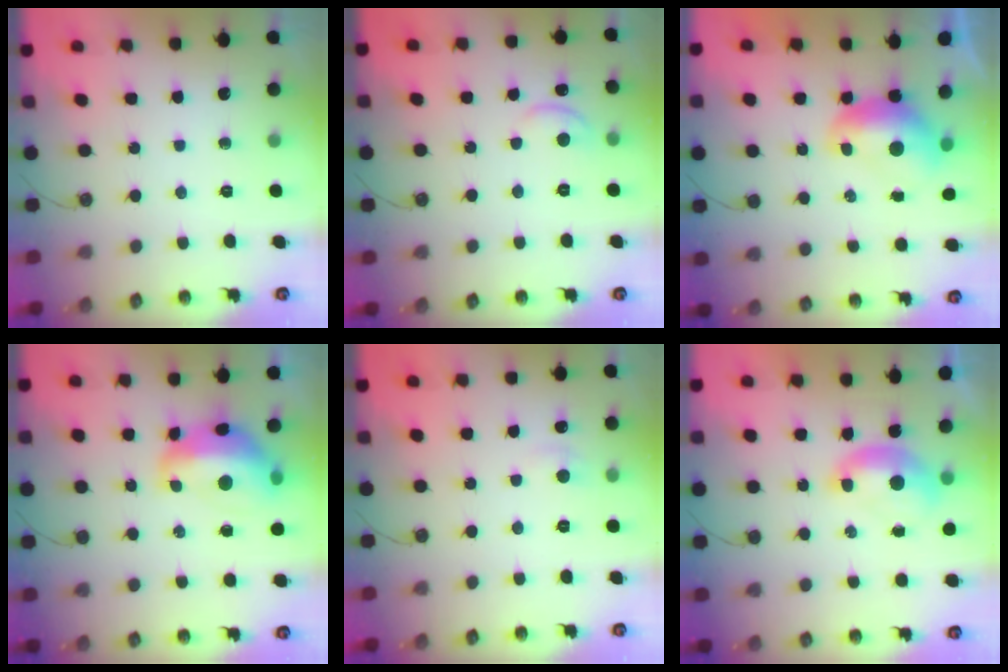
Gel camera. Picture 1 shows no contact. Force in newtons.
{"total": 0.6, "press": 0.2, "slide": 0.6}
{"total": 1.5, "press": 1.4, "slide": 0.4}
{"total": 7.1, "press": 7.0, "slide": 1.3}
{"total": 1.9, "press": 1.8, "slide": 0.4}
{"total": 1.7, "press": 1.6, "slide": 0.6}